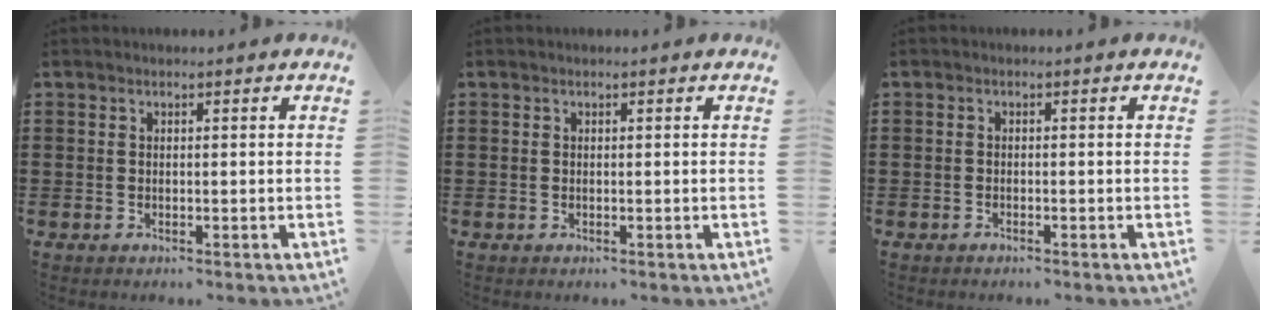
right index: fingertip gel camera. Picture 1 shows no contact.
{"total": 0.0}
{"total": 0.7, "force": [-0.7, 0.1, 0.1], "torque": [-0.004, -0.001, -0.013]}